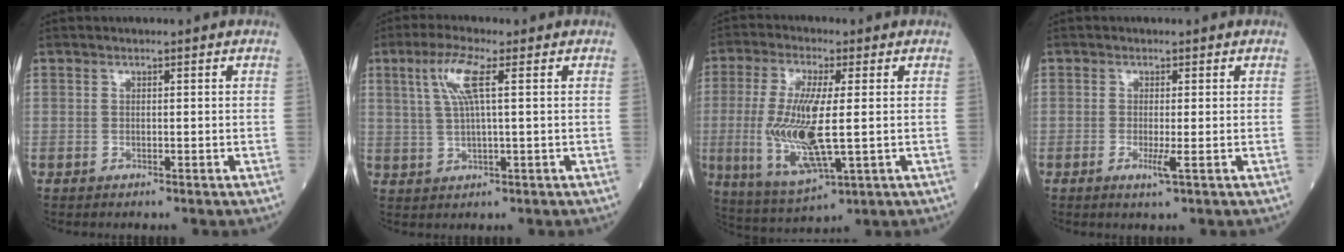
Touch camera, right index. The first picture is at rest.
{"total": 5.8, "force": [2.0, 0.1, 5.5], "torque": [-0.115, 0.009, 0.042]}
{"total": 13.0, "force": [-0.7, 2.8, 12.7], "torque": [-0.277, -0.018, -0.006]}
{"total": 2.1, "force": [-0.6, -0.2, 2.0], "torque": [-0.038, -0.006, -0.011]}